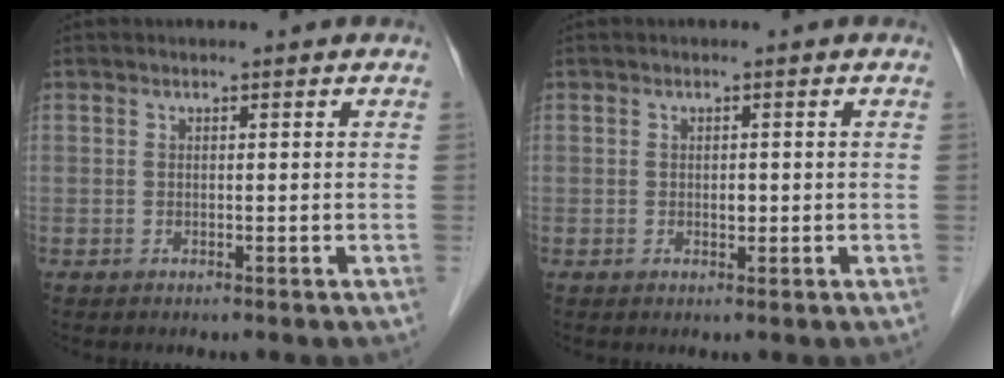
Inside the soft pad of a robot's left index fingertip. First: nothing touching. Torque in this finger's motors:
{"motor_torque": [0.07, 0.07, 0.02, 0.00]}